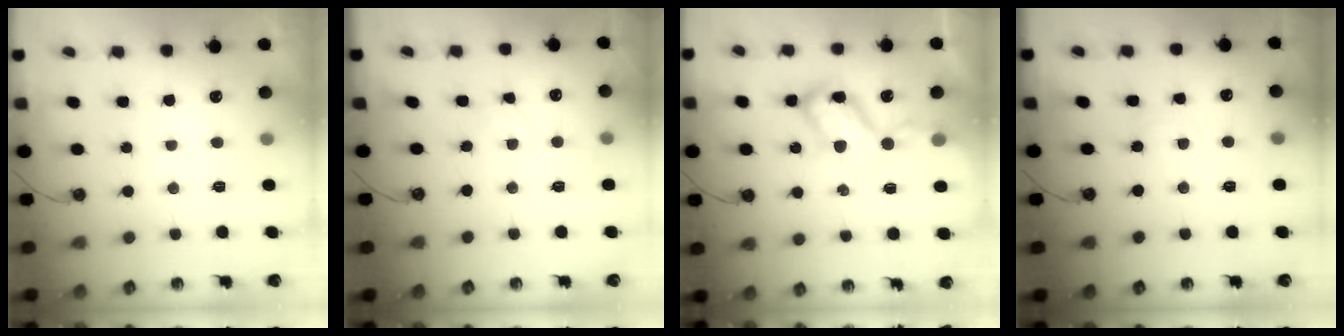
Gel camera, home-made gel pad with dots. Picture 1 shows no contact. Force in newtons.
{"total": 2.4, "press": 2.3, "slide": 0.4}
{"total": 14.9, "press": 14.8, "slide": 1.6}
{"total": 4.9, "press": 4.9, "slide": 0.6}